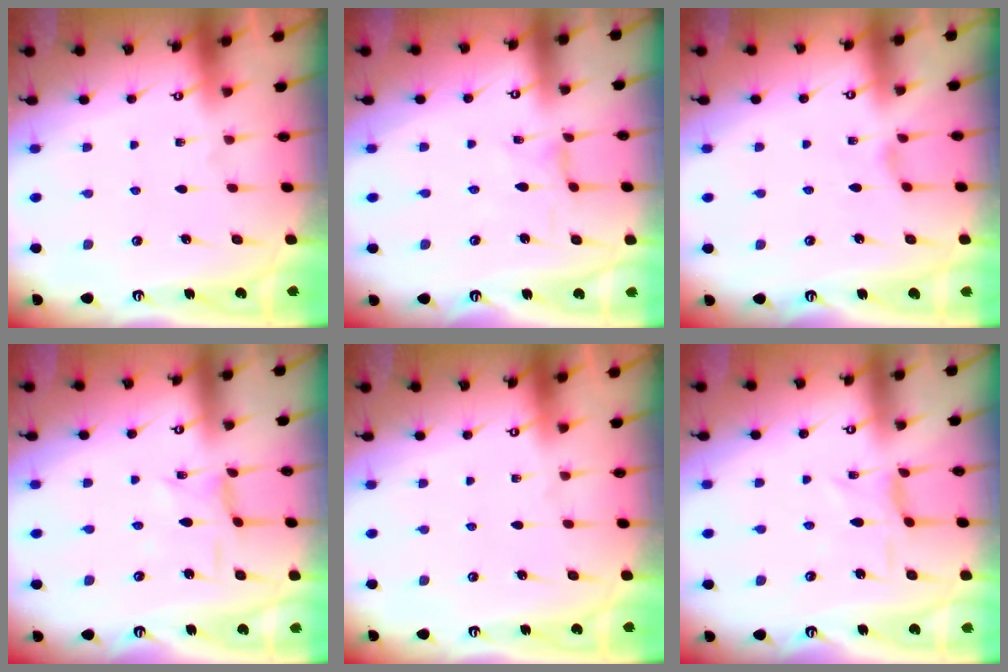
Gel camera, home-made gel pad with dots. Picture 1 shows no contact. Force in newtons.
{"total": 0.5, "press": 0.5, "slide": 0.2}
{"total": 0.0}
{"total": 1.5, "press": 1.5, "slide": 0.3}
{"total": 0.0}
{"total": 2.1, "press": 2.1, "slide": 0.5}